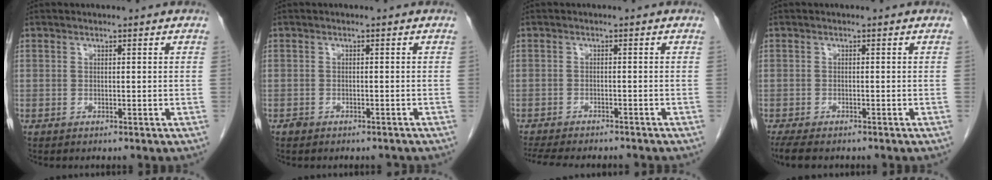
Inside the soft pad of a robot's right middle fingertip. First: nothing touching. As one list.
[{"total": 2.7, "force": [-2.4, 1.3, 0.6], "torque": [-0.011, 0.000, -0.031]}, {"total": 11.8, "force": [-10.5, 2.8, 4.7], "torque": [-0.087, -0.010, -0.141]}, {"total": 5.9, "force": [-4.9, 1.8, 2.9], "torque": [-0.049, -0.014, -0.075]}]